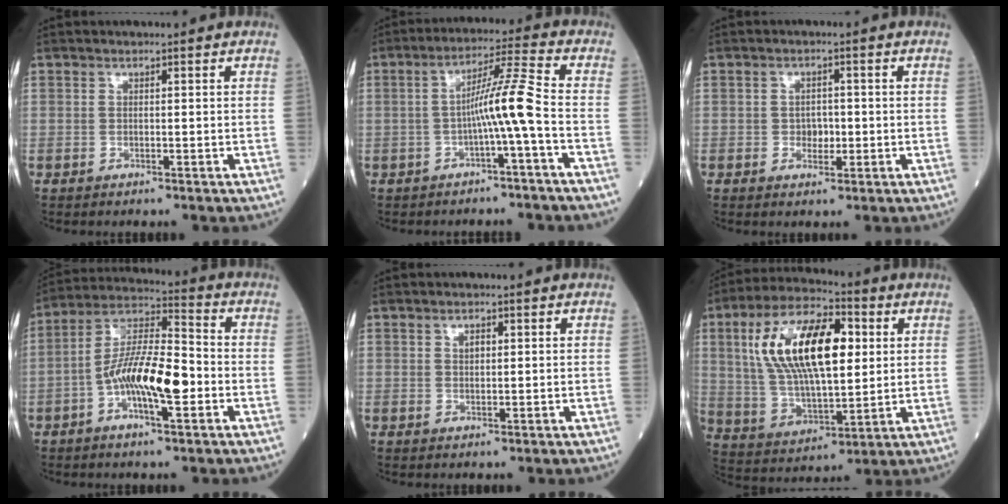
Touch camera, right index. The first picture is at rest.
{"total": 7.2, "force": [-1.9, -1.4, 6.8], "torque": [-0.118, 0.019, -0.033]}
{"total": 2.7, "force": [-0.3, 1.8, 1.9], "torque": [-0.024, 0.005, 0.000]}
{"total": 12.2, "force": [-3.1, 3.0, 11.4], "torque": [-0.223, 0.015, -0.054]}
{"total": 1.4, "force": [0.5, 0.8, 1.1], "torque": [-0.017, 0.000, 0.009]}
{"total": 18.7, "force": [4.6, 7.1, 16.6], "torque": [-0.325, 0.026, 0.083]}